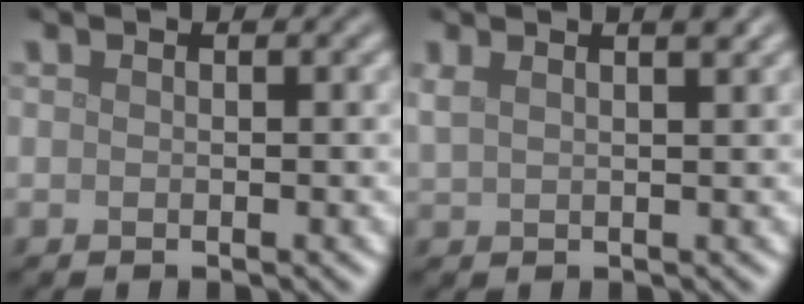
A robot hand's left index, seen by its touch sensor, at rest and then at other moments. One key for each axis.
{"total": 3.8, "fx": 2.3, "fy": 1.5, "fz": 2.7, "tx": -0.031, "ty": 0.018, "tz": 0.017}